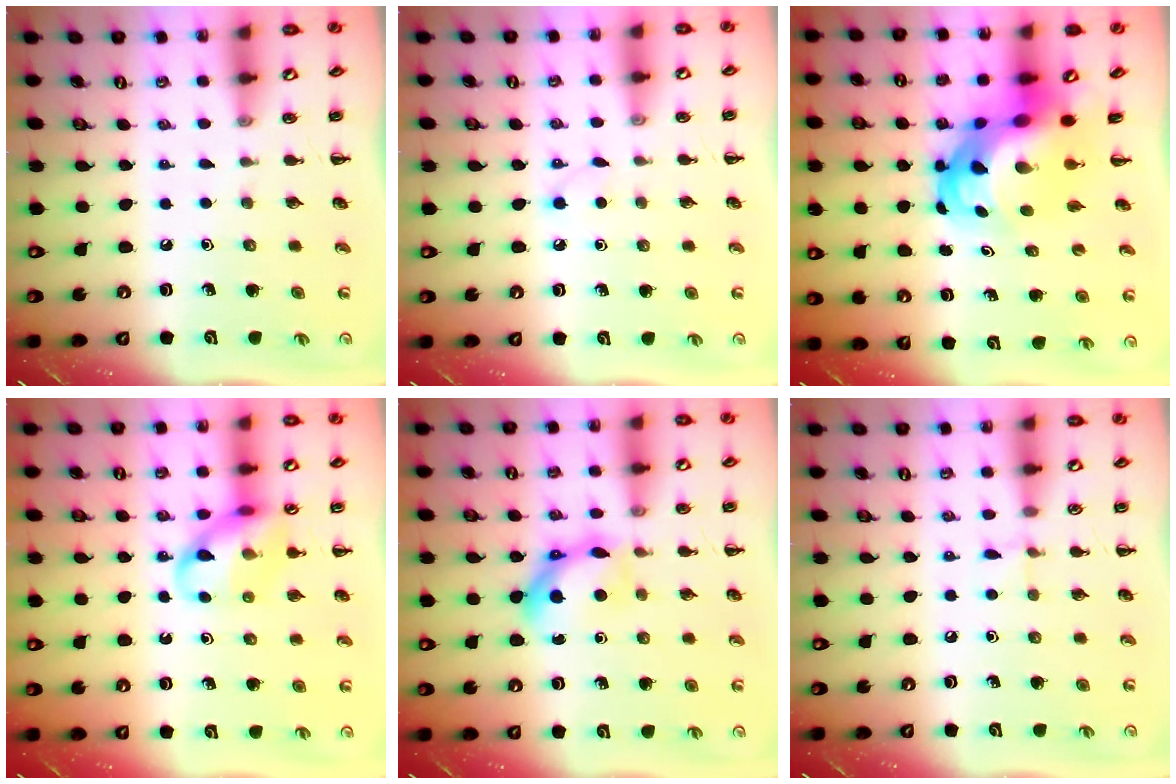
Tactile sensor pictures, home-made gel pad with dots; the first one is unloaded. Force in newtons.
{"total": 2.2, "press": 2.0, "slide": 0.8}
{"total": 9.6, "press": 9.2, "slide": 2.9}
{"total": 12.6, "press": 12.5, "slide": 1.6}
{"total": 8.2, "press": 8.1, "slide": 1.2}
{"total": 4.9, "press": 4.6, "slide": 1.6}